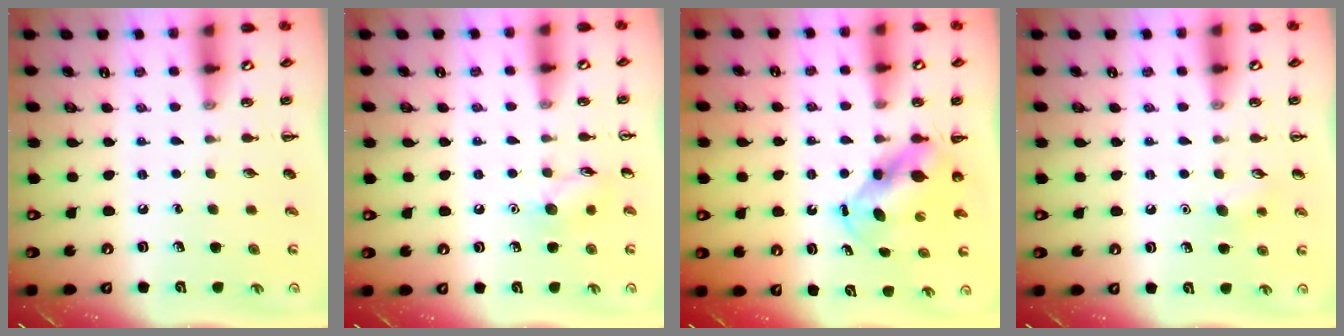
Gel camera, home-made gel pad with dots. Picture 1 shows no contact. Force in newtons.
{"total": 6.6, "press": 6.5, "slide": 1.2}
{"total": 5.8, "press": 5.6, "slide": 1.3}
{"total": 6.7, "press": 6.4, "slide": 1.9}